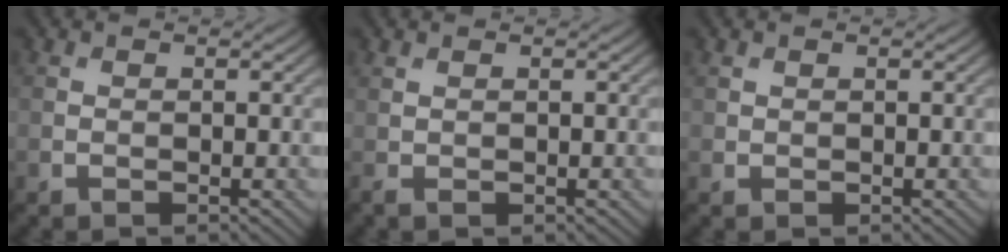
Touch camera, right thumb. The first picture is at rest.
{"total": 0.7, "force": [0.1, 0.4, 0.6], "torque": [-0.021, 0.000, 0.006]}
{"total": 0.8, "force": [0.5, 0.7, 0.1], "torque": [-0.003, -0.003, 0.012]}